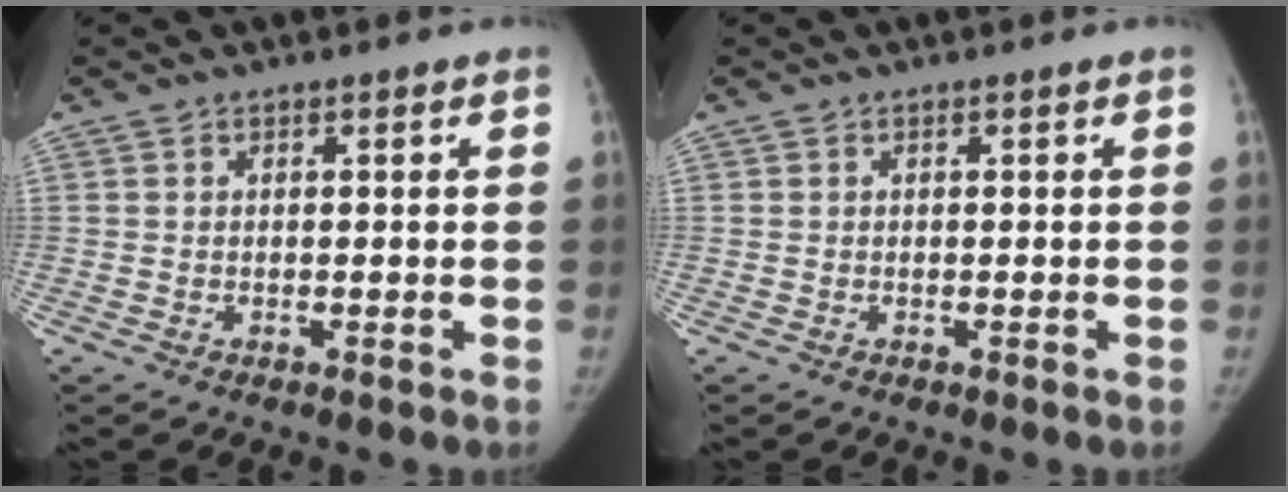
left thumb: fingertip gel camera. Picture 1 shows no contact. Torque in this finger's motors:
{"motor_torque": [0.33, -0.11, 0.19, -0.49, 0.07]}